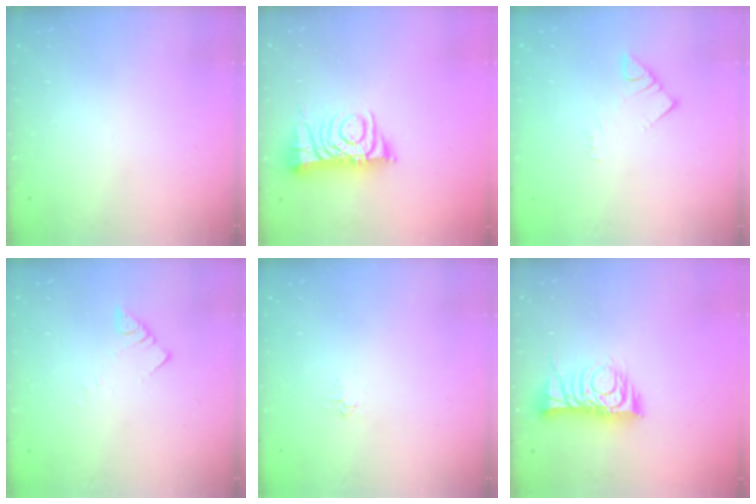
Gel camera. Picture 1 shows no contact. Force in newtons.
{"total": 8.6, "press": 8.5, "slide": 1.0}
{"total": 2.8, "press": 2.8, "slide": 0.2}
{"total": 3.6, "press": 3.6, "slide": 0.6}
{"total": 3.3, "press": 3.2, "slide": 0.4}
{"total": 10.0, "press": 10.0, "slide": 0.3}